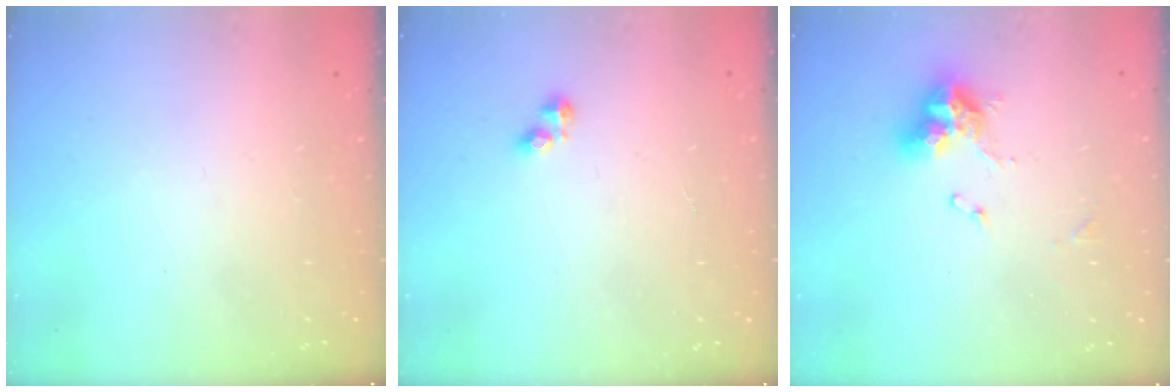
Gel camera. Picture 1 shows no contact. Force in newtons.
{"total": 2.1, "press": 2.0, "slide": 0.4}
{"total": 10.0, "press": 10.0, "slide": 0.6}